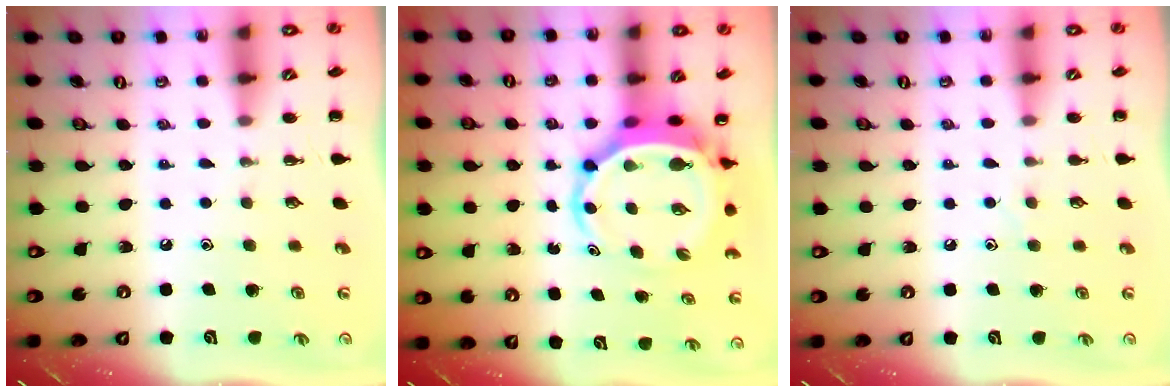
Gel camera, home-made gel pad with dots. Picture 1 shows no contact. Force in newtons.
{"total": 5.7, "press": 5.5, "slide": 1.5}
{"total": 4.0, "press": 3.9, "slide": 0.9}